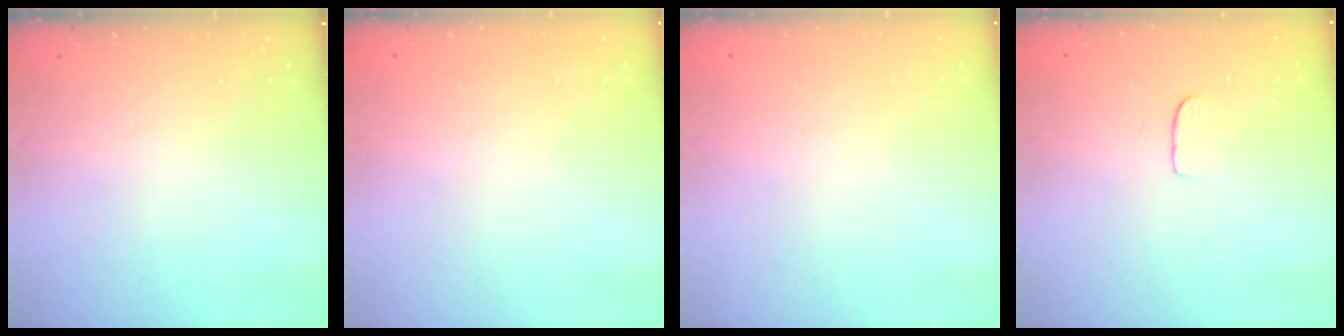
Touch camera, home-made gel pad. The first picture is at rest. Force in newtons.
{"total": 0.0}
{"total": 0.0}
{"total": 5.0, "press": 4.9, "slide": 0.5}